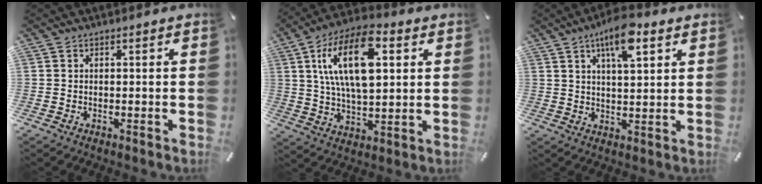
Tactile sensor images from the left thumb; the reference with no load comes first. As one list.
[{"total": 17.7, "force": [6.1, 8.6, 14.2], "torque": [-0.283, -0.003, 0.098]}, {"total": 9.8, "force": [5.8, 3.3, 7.3], "torque": [-0.120, -0.013, 0.097]}]